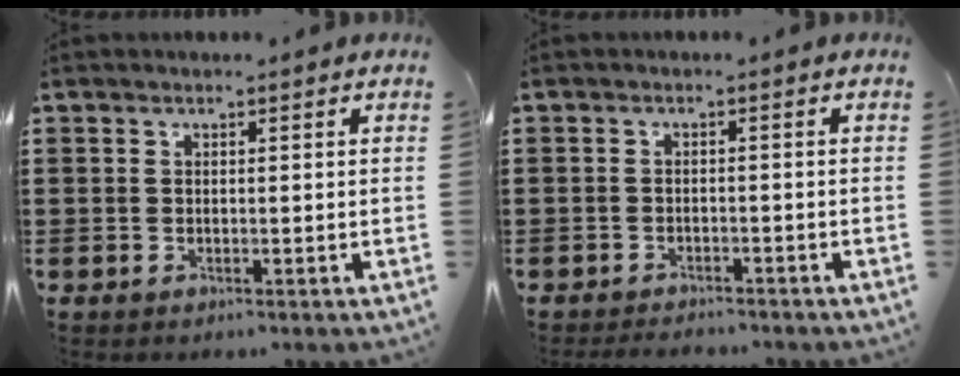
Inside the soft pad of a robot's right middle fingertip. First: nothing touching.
{"total": 1.8, "force": [-1.8, 0.2, 0.0], "torque": [-0.007, -0.001, -0.037]}